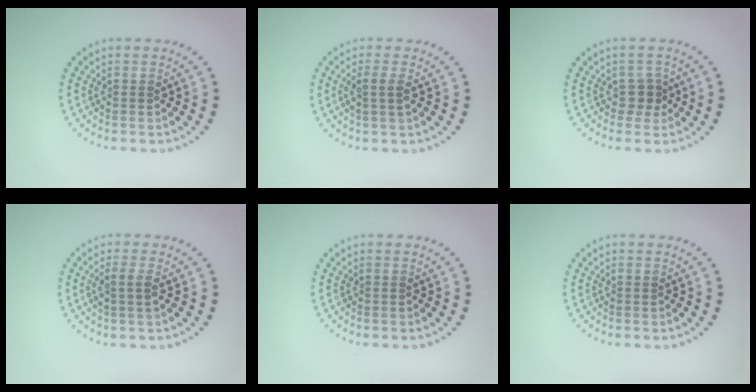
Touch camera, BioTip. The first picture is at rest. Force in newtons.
{"total": 1.7, "press": 1.5, "slide": 0.8}
{"total": 1.7, "press": 1.3, "slide": 1.0}
{"total": 1.6, "press": 1.4, "slide": 0.8}
{"total": 0.0}
{"total": 0.0}